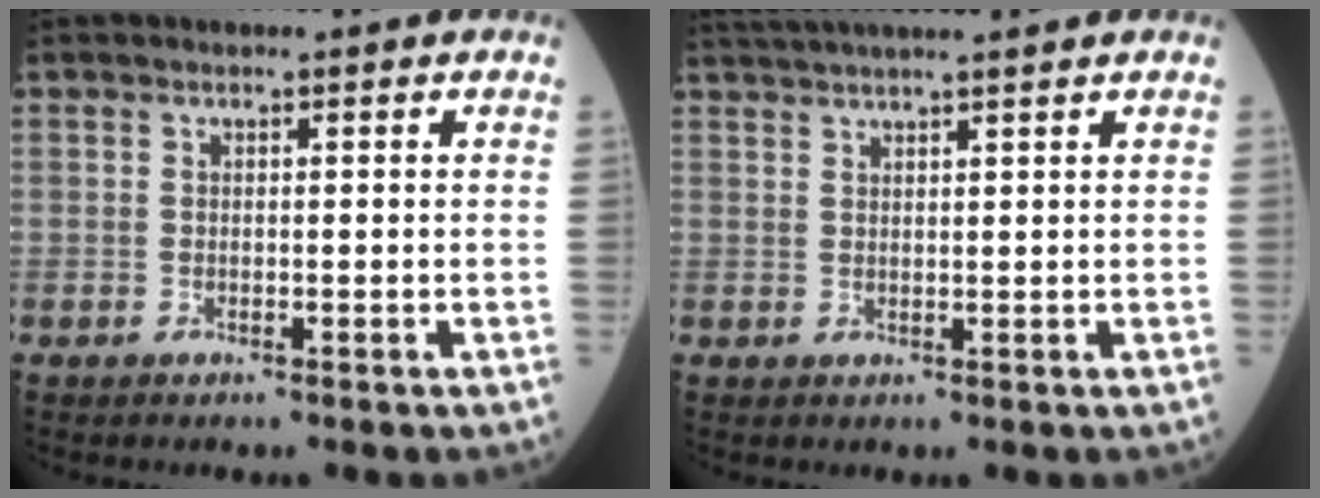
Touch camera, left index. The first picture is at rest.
{"total": 10.7, "force": [9.4, -0.3, 5.0], "torque": [-0.084, 0.026, 0.137]}